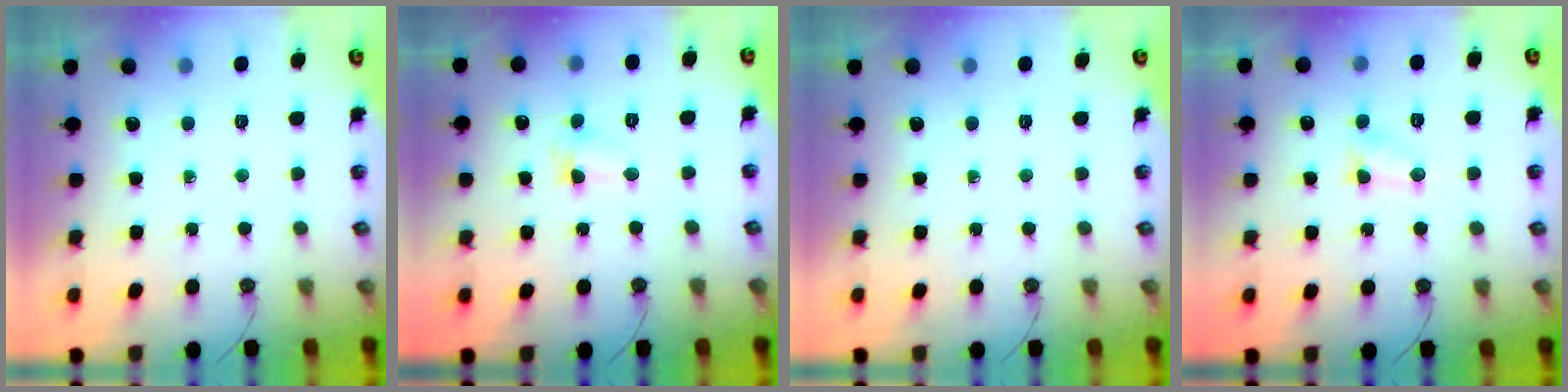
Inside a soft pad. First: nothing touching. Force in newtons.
{"total": 2.2, "press": 2.2, "slide": 0.5}
{"total": 0.0}
{"total": 3.7, "press": 3.7, "slide": 0.5}